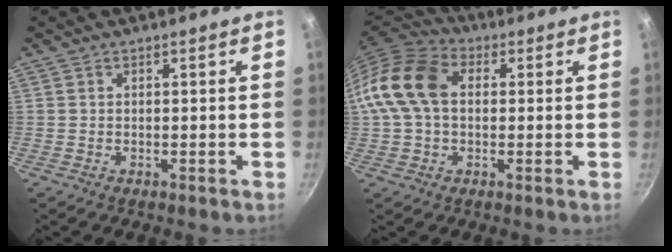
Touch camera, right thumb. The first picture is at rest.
{"total": 13.4, "force": [1.5, 9.5, 9.4], "torque": [-0.164, 0.026, 0.009]}